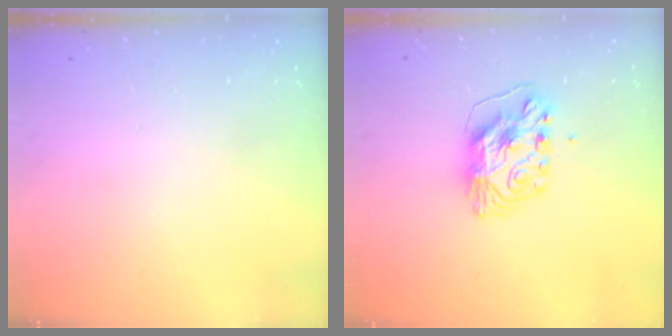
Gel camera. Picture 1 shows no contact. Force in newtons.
{"total": 9.2, "press": 9.2, "slide": 0.9}